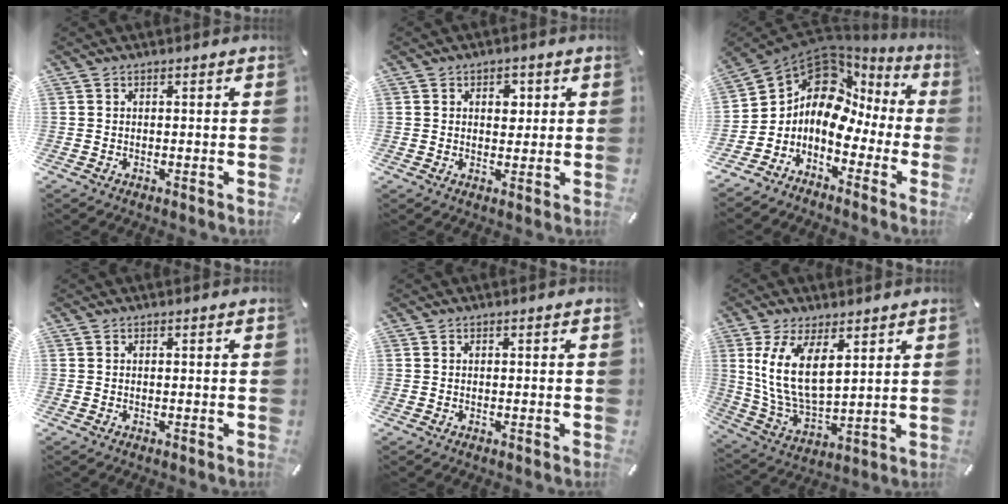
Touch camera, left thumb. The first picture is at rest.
{"total": 3.7, "force": [0.9, 2.8, 2.3], "torque": [-0.017, -0.004, 0.005]}
{"total": 9.9, "force": [2.3, 7.8, 5.7], "torque": [-0.119, -0.039, 0.033]}
{"total": 0.0}
{"total": 0.0}
{"total": 13.0, "force": [5.4, 6.8, 9.6], "torque": [-0.219, -0.018, 0.100]}